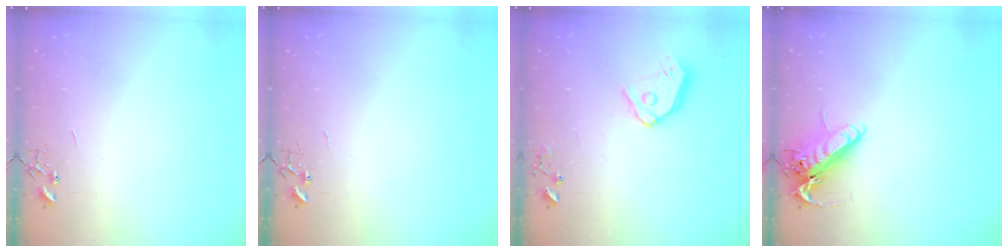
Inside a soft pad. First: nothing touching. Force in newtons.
{"total": 0.0}
{"total": 12.2, "press": 12.1, "slide": 1.5}
{"total": 13.3, "press": 13.1, "slide": 2.4}